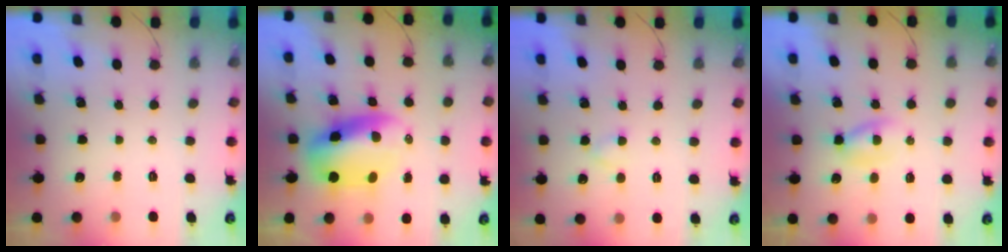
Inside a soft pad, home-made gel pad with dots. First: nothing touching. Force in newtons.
{"total": 9.8, "press": 9.5, "slide": 2.5}
{"total": 2.2, "press": 1.9, "slide": 1.0}
{"total": 3.3, "press": 3.1, "slide": 1.2}